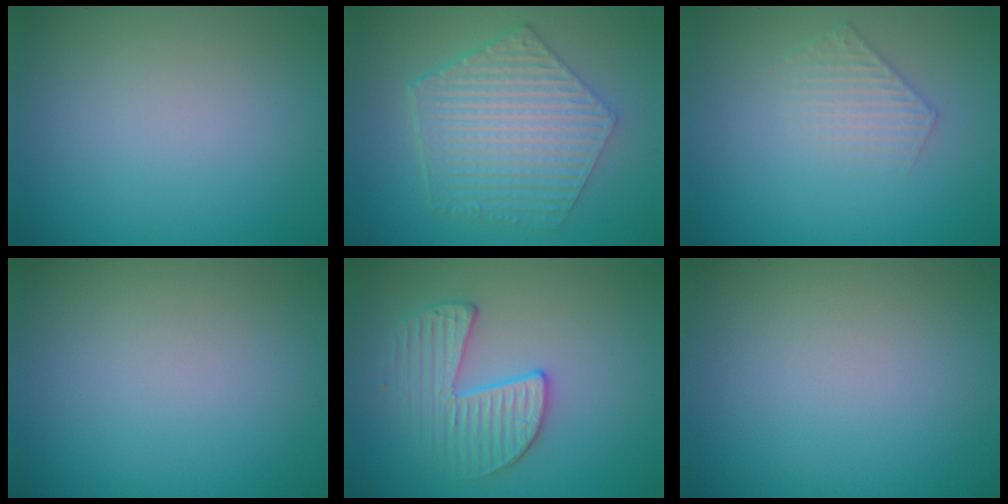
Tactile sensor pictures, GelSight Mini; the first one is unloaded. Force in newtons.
{"total": 6.8, "press": 5.0, "slide": 4.6}
{"total": 1.9, "press": 1.9, "slide": 0.3}
{"total": 0.0}
{"total": 3.3, "press": 3.2, "slide": 0.6}
{"total": 0.0}